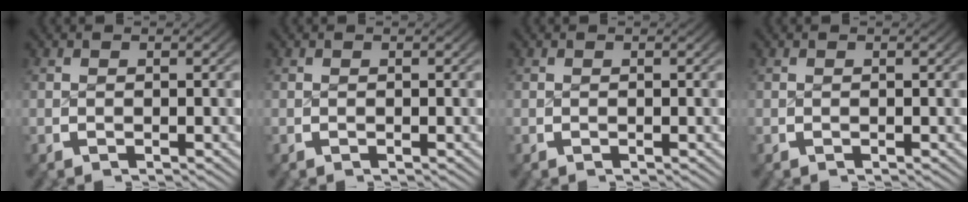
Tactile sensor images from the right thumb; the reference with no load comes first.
{"total": 0.0}
{"total": 0.0}
{"total": 0.0}